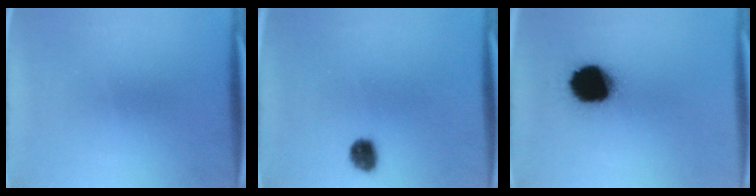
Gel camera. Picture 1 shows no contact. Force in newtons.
{"total": 4.2}
{"total": 16.7}